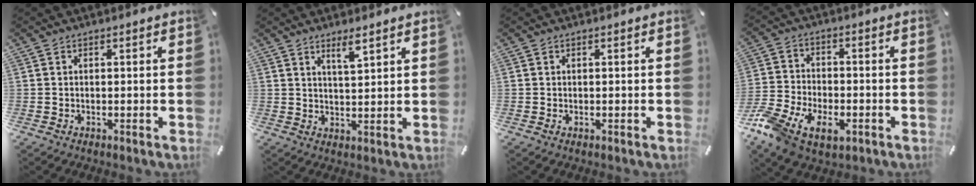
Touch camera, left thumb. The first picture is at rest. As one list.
[{"total": 4.0, "force": [3.1, 0.4, 2.5], "torque": [-0.047, -0.013, 0.052]}, {"total": 0.0}, {"total": 10.7, "force": [-5.7, 6.6, 6.1], "torque": [-0.139, 0.022, -0.104]}]